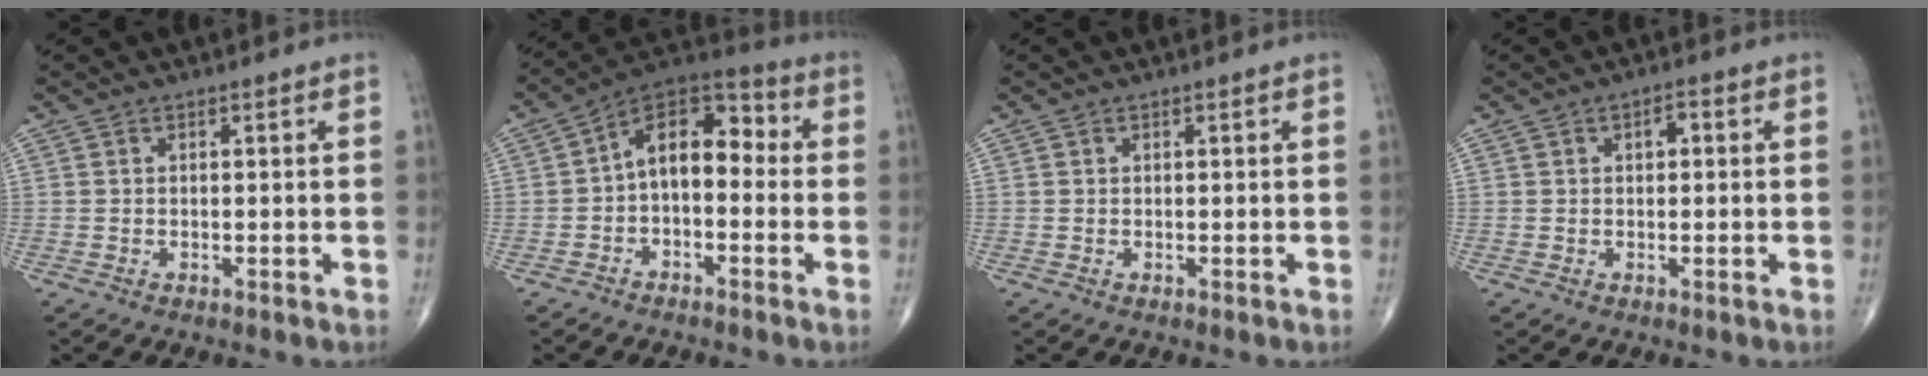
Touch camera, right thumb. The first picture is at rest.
{"total": 11.3, "force": [-0.5, 6.9, 9.0], "torque": [-0.113, 0.047, -0.026]}
{"total": 0.0}
{"total": 2.1, "force": [0.4, 1.3, 1.6], "torque": [-0.018, 0.007, 0.002]}